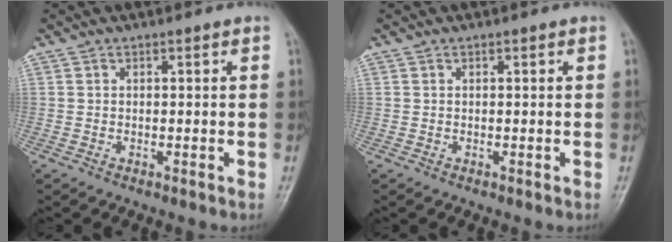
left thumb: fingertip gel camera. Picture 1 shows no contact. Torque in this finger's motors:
{"motor_torque": [-0.05, 0.06, -0.15, 0.01, 0.00]}